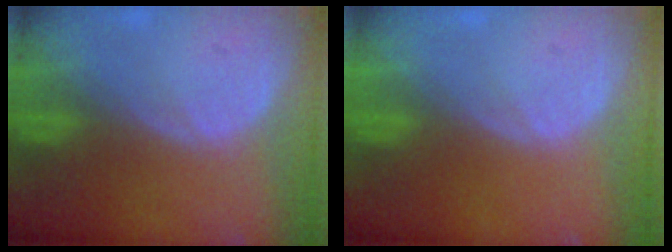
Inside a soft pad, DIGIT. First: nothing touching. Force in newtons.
{"total": 0.0}